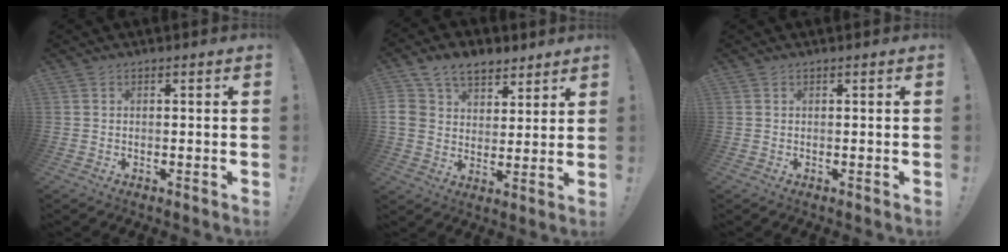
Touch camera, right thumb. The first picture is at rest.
{"total": 11.8, "force": [6.6, 8.4, 4.9], "torque": [-0.083, -0.029, 0.132]}
{"total": 0.0}